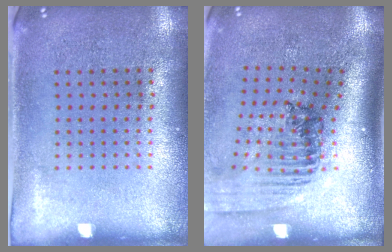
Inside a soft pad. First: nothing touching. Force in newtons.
{"total": 1.7, "press": 1.4, "slide": 1.0}